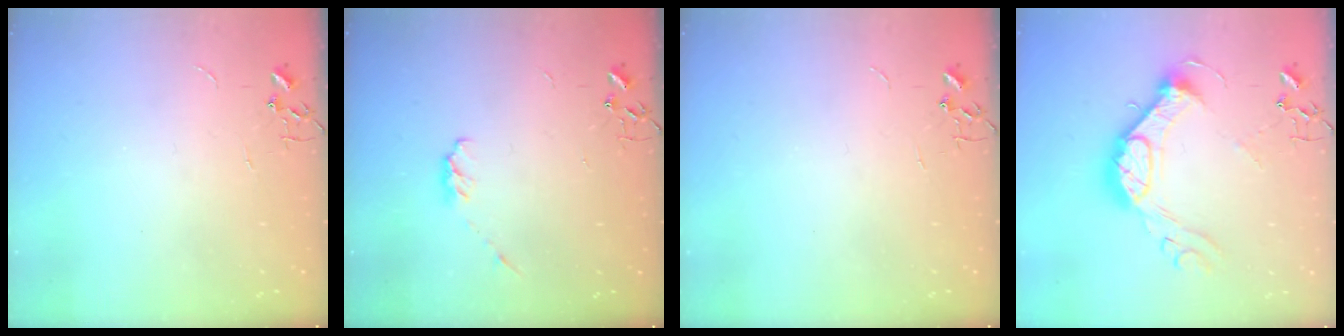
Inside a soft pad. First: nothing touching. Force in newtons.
{"total": 4.1, "press": 4.0, "slide": 0.6}
{"total": 0.0}
{"total": 15.7, "press": 15.7, "slide": 1.3}